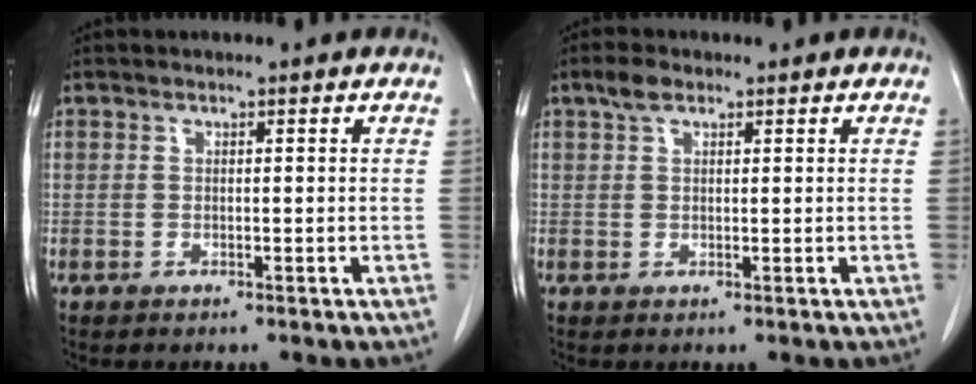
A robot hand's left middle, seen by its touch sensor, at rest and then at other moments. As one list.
[{"total": 2.2, "force": [1.4, 1.0, 1.3], "torque": [-0.030, 0.012, 0.027]}]